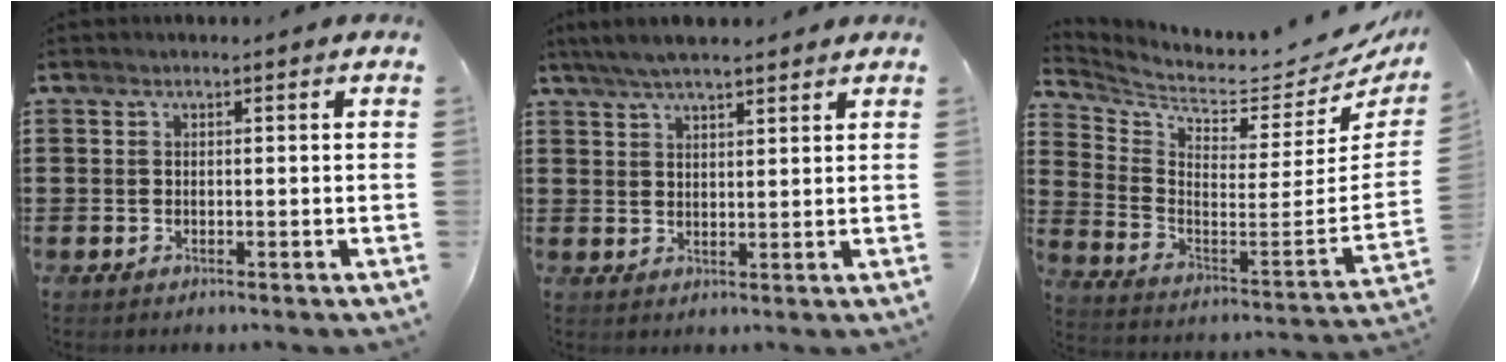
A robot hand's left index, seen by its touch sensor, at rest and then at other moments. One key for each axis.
{"total": 4.6, "fx": 4.0, "fy": 0.7, "fz": 2.1, "tx": -0.051, "ty": -0.002, "tz": 0.073}
{"total": 3.8, "fx": 3.4, "fy": 1.3, "fz": 1.2, "tx": -0.052, "ty": -0.055, "tz": 0.050}